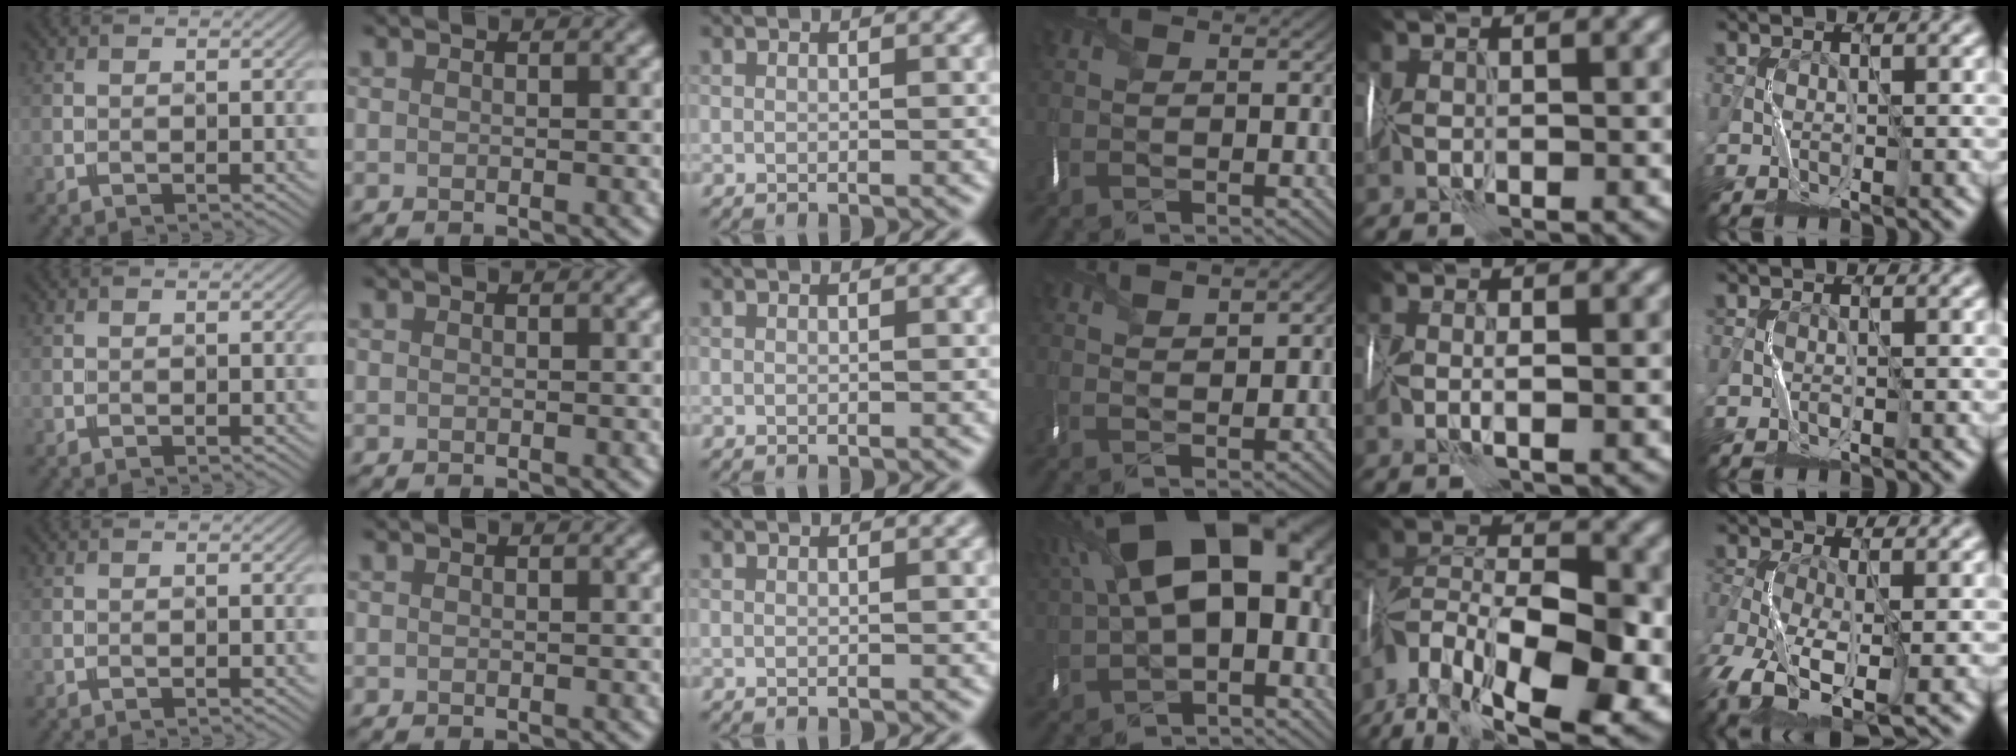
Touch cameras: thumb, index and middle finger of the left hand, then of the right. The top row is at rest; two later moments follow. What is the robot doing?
{"motion": "wrap", "object": "sponge"}